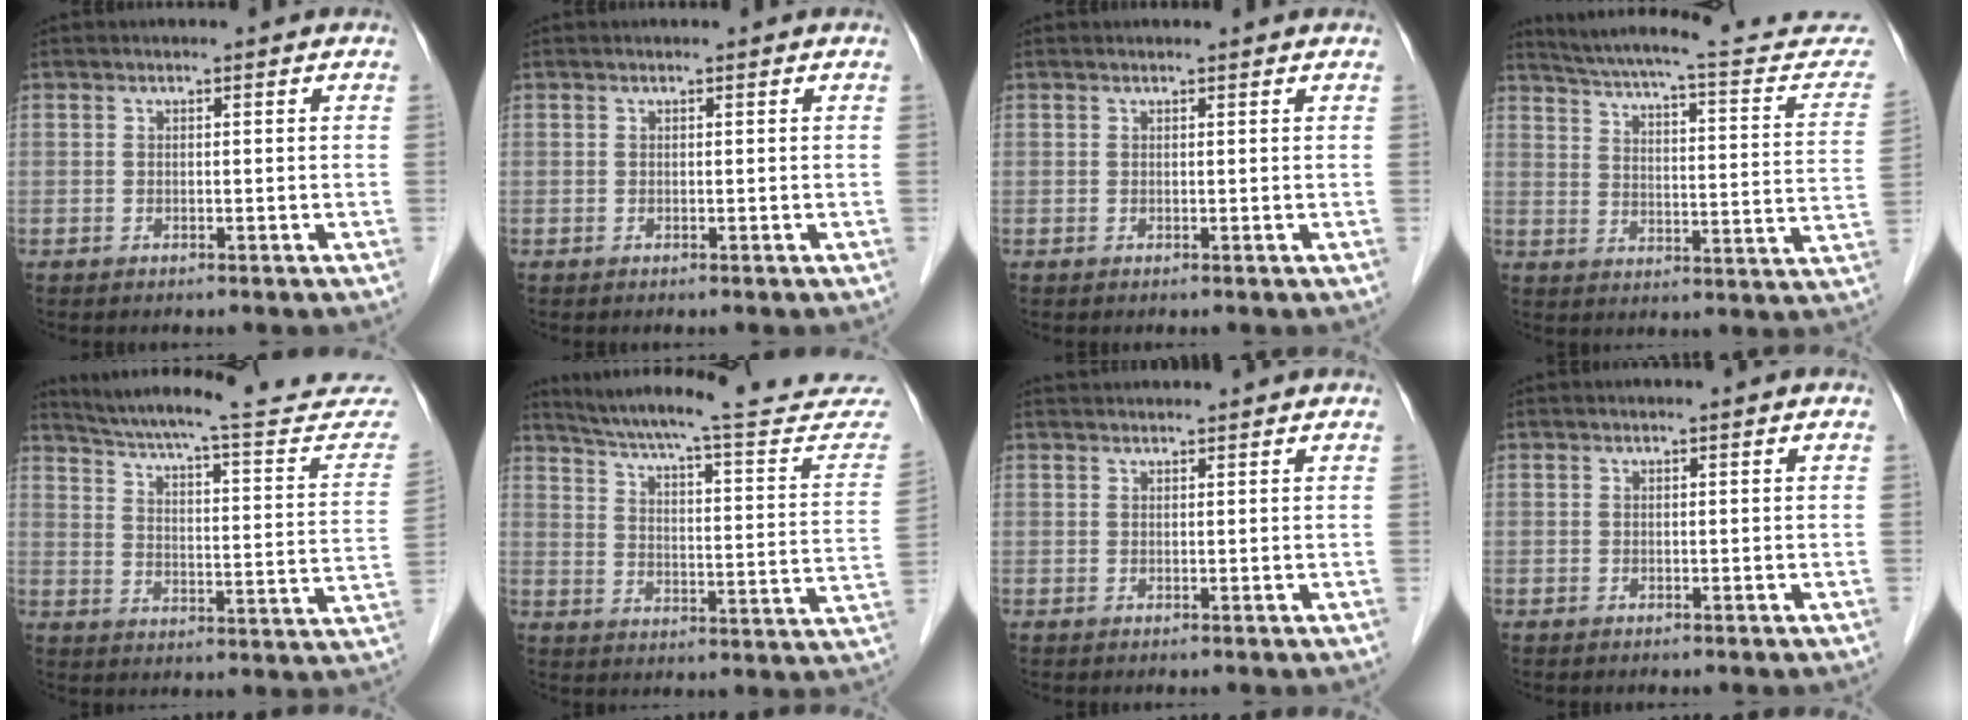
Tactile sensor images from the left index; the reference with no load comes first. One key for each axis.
{"total": 0.0}
{"total": 1.5, "fx": 1.5, "fy": 0.1, "fz": 0.3, "tx": -0.010, "ty": 0.011, "tz": 0.018}
{"total": 23.3, "fx": 21.2, "fy": 2.5, "fz": 9.3, "tx": -0.138, "ty": -0.045, "tz": 0.264}
{"total": 26.4, "fx": 24.4, "fy": 1.9, "fz": 10.0, "tx": -0.148, "ty": -0.072, "tz": 0.309}
{"total": 27.3, "fx": 25.2, "fy": 1.6, "fz": 10.5, "tx": -0.156, "ty": -0.077, "tz": 0.318}
{"total": 4.4, "fx": 4.3, "fy": 0.0, "fz": 1.0, "tx": -0.010, "ty": 0.035, "tz": 0.061}
{"total": 0.0}